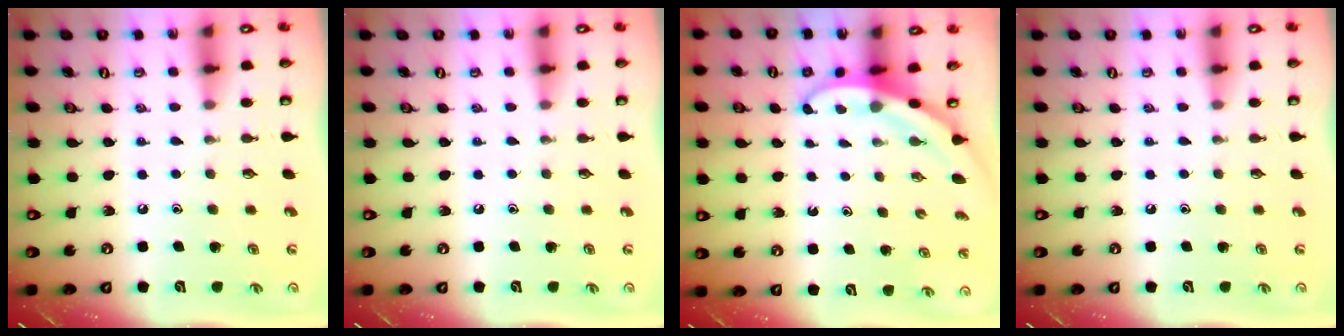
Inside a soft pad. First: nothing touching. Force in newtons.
{"total": 0.0}
{"total": 3.2, "press": 3.2, "slide": 0.2}
{"total": 0.0}